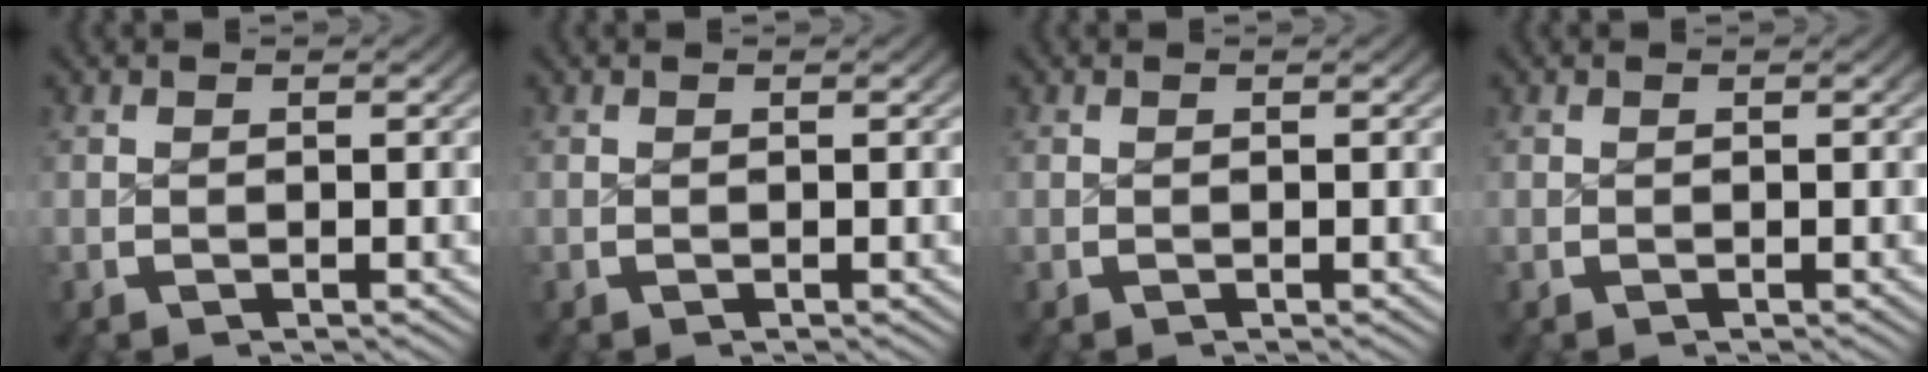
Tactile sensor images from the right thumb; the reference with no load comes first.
{"total": 0.0}
{"total": 0.0}
{"total": 0.0}